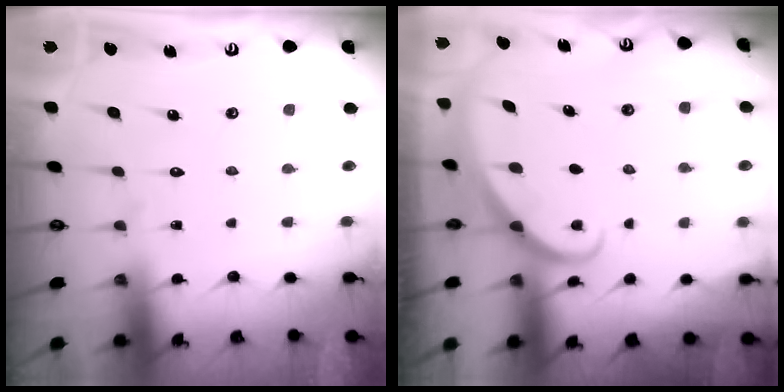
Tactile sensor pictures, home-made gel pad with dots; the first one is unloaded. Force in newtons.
{"total": 2.3, "press": 2.3, "slide": 0.1}